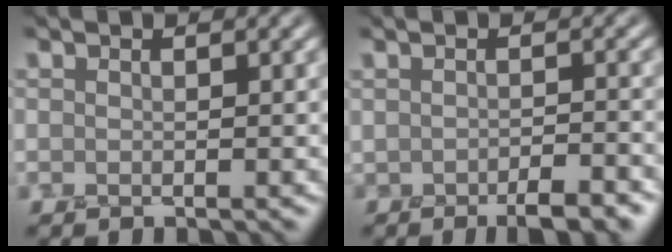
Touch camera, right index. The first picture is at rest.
{"total": 3.8, "force": [-2.4, 1.2, 2.8], "torque": [-0.042, -0.009, -0.031]}